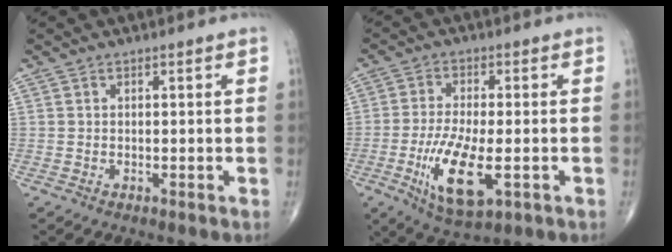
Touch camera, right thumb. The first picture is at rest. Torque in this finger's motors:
{"motor_torque": [0.78, 0.92, 0.64, 0.26, 0.09]}